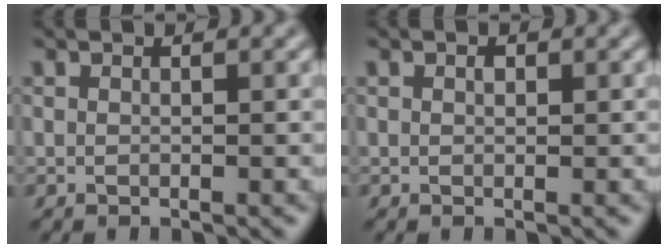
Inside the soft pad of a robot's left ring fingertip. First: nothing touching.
{"total": 0.5, "force": [0.2, 0.3, 0.4], "torque": [-0.007, 0.001, 0.002]}